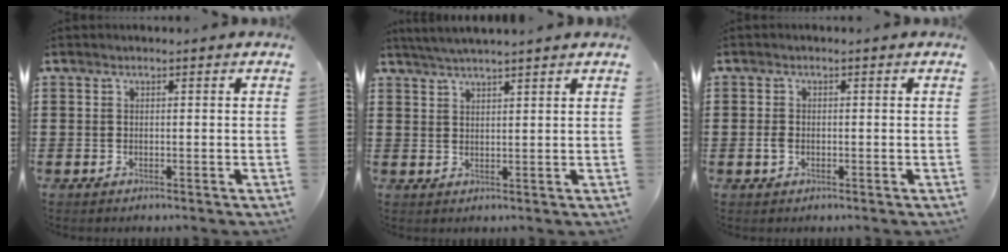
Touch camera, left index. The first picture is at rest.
{"total": 2.8, "force": [2.6, -0.5, 0.8], "torque": [-0.022, -0.003, 0.049]}
{"total": 1.5, "force": [-0.3, 1.0, 1.1], "torque": [-0.030, 0.001, -0.009]}